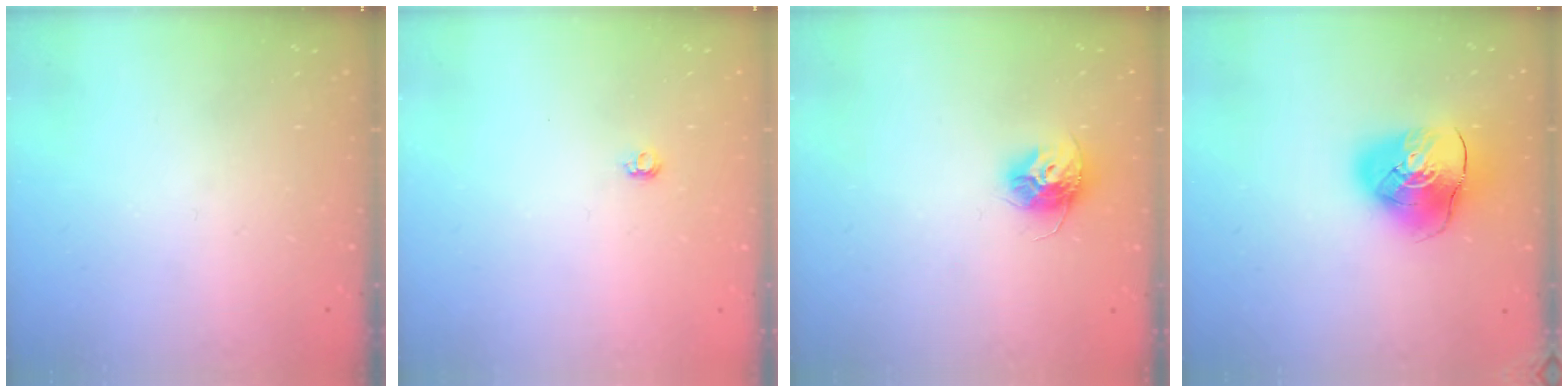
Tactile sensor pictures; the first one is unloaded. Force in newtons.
{"total": 3.9, "press": 3.9, "slide": 0.5}
{"total": 10.3, "press": 10.3, "slide": 0.7}
{"total": 12.7, "press": 12.5, "slide": 1.8}